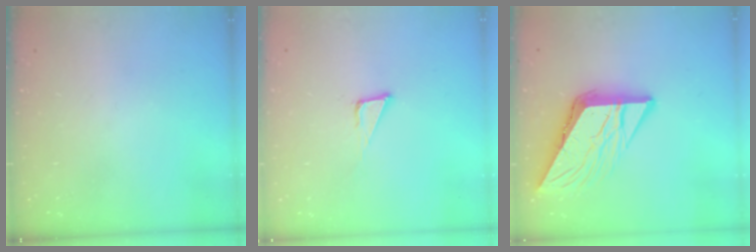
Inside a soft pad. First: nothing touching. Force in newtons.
{"total": 3.8, "press": 3.8, "slide": 0.2}
{"total": 11.2, "press": 11.2, "slide": 1.1}